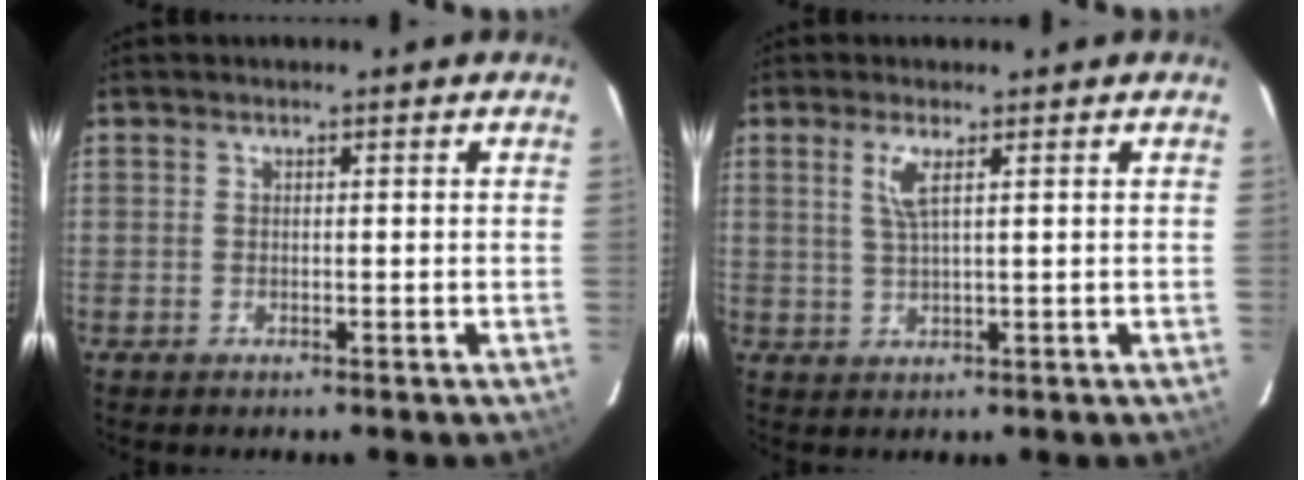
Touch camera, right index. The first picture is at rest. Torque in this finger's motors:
{"motor_torque": [0.07, 0.04, 0.24, 0.07]}